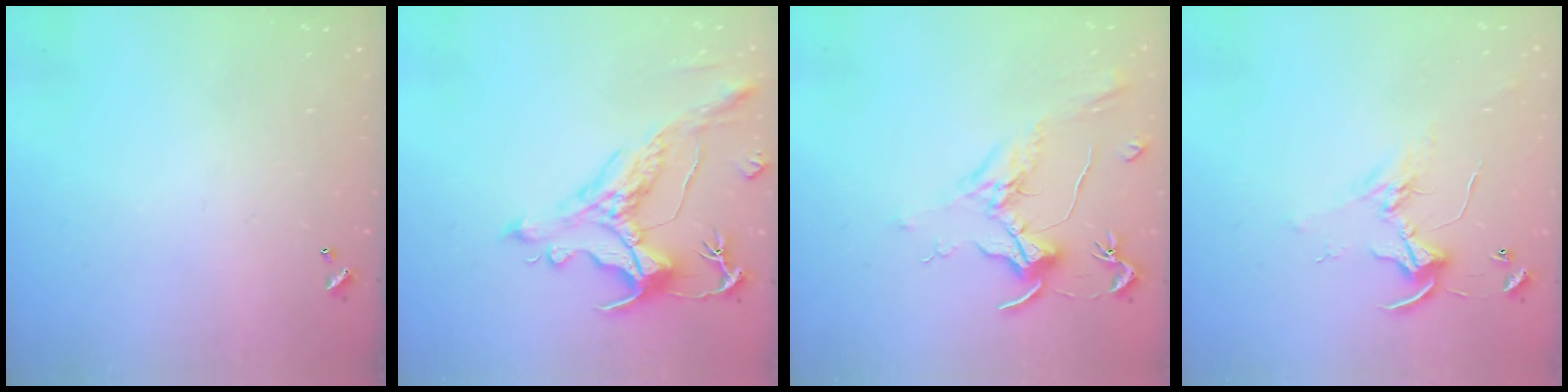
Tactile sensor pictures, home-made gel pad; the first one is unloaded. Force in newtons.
{"total": 1.7, "press": 0.9, "slide": 1.4}
{"total": 1.9, "press": 1.7, "slide": 0.9}
{"total": 2.5, "press": 2.5, "slide": 0.2}